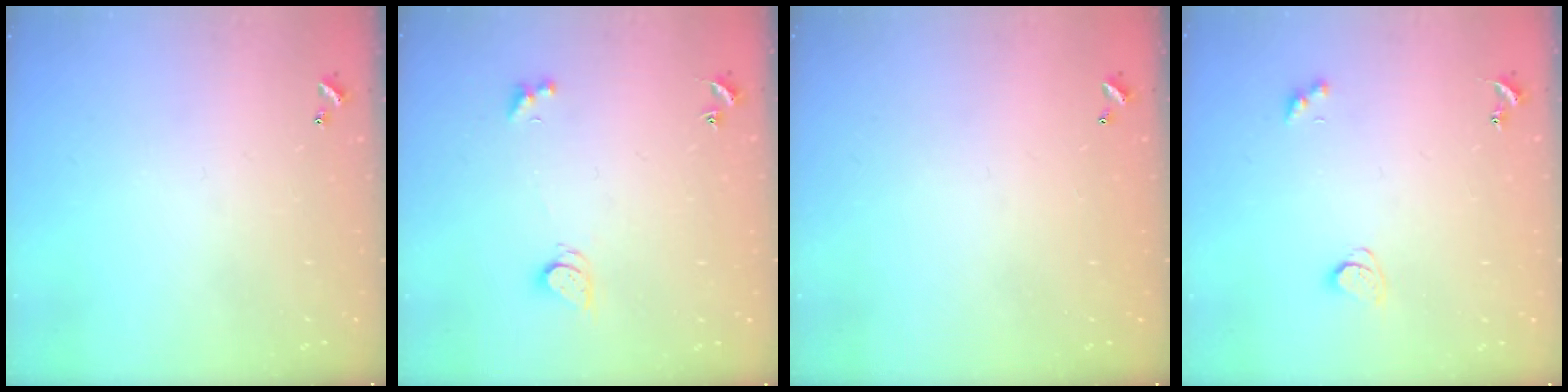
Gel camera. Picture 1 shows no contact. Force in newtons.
{"total": 2.8, "press": 2.7, "slide": 0.5}
{"total": 2.9, "press": 2.9, "slide": 0.1}
{"total": 2.2, "press": 2.1, "slide": 0.7}